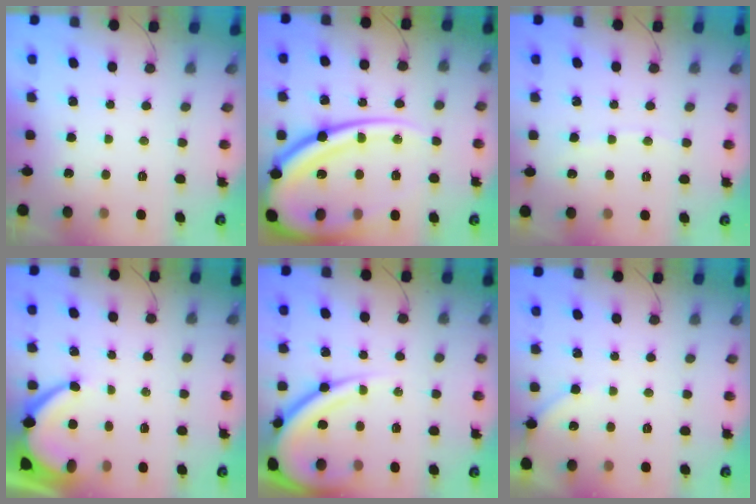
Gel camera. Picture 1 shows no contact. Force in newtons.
{"total": 30.1, "press": 29.9, "slide": 3.5}
{"total": 4.4, "press": 4.4, "slide": 0.4}
{"total": 6.8, "press": 6.8, "slide": 0.9}
{"total": 15.5, "press": 15.3, "slide": 1.8}
{"total": 2.8, "press": 2.8, "slide": 0.4}